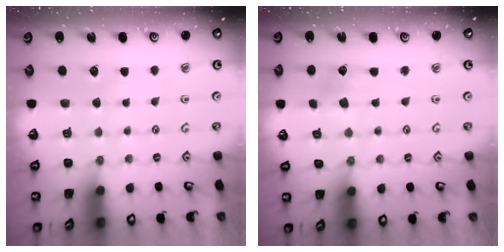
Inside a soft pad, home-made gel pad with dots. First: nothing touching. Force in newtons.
{"total": 4.0, "press": 3.9, "slide": 0.6}